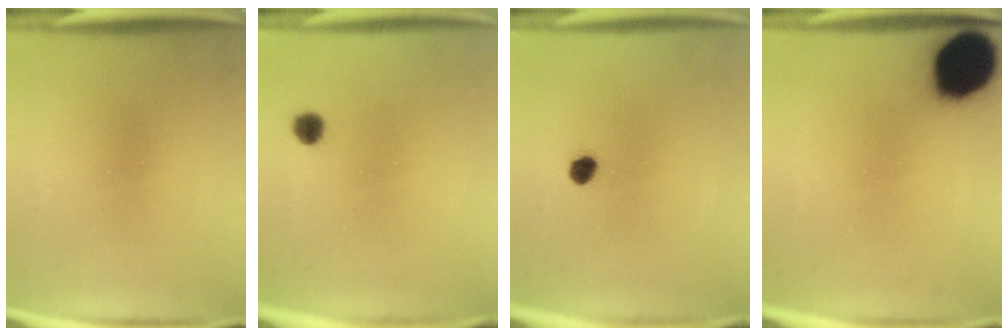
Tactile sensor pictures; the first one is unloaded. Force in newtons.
{"total": 2.3}
{"total": 2.2}
{"total": 17.9}